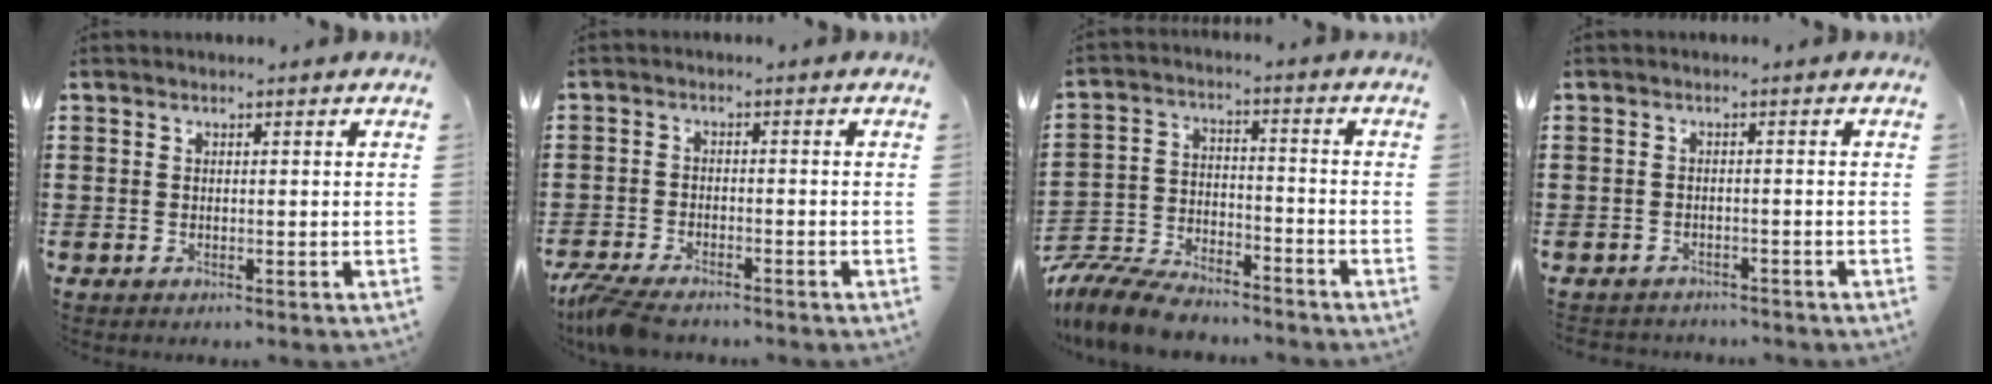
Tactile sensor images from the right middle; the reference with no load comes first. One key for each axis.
{"total": 4.2, "fx": -3.8, "fy": 0.8, "fz": 1.5, "tx": -0.052, "ty": -0.009, "tz": -0.081}
{"total": 9.1, "fx": -8.6, "fy": 2.0, "fz": 2.5, "tx": -0.058, "ty": 0.018, "tz": -0.171}
{"total": 1.1, "fx": -1.0, "fy": 0.2, "fz": -0.4, "tx": 0.004, "ty": 0.001, "tz": -0.025}